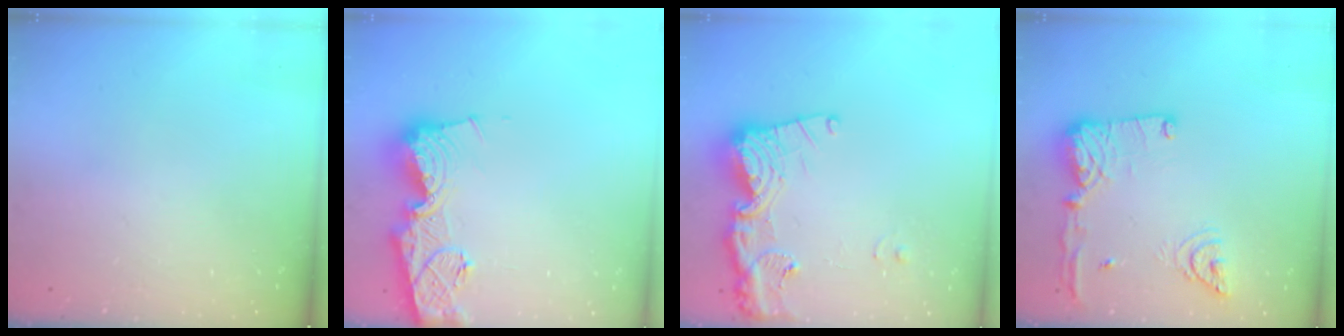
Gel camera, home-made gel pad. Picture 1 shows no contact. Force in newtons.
{"total": 16.1, "press": 16.0, "slide": 1.6}
{"total": 16.6, "press": 16.5, "slide": 1.9}
{"total": 16.7, "press": 16.5, "slide": 2.8}